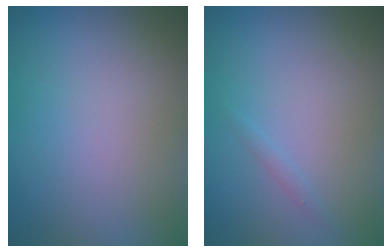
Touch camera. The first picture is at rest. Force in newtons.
{"total": 0.5, "press": 0.5, "slide": 0.0}